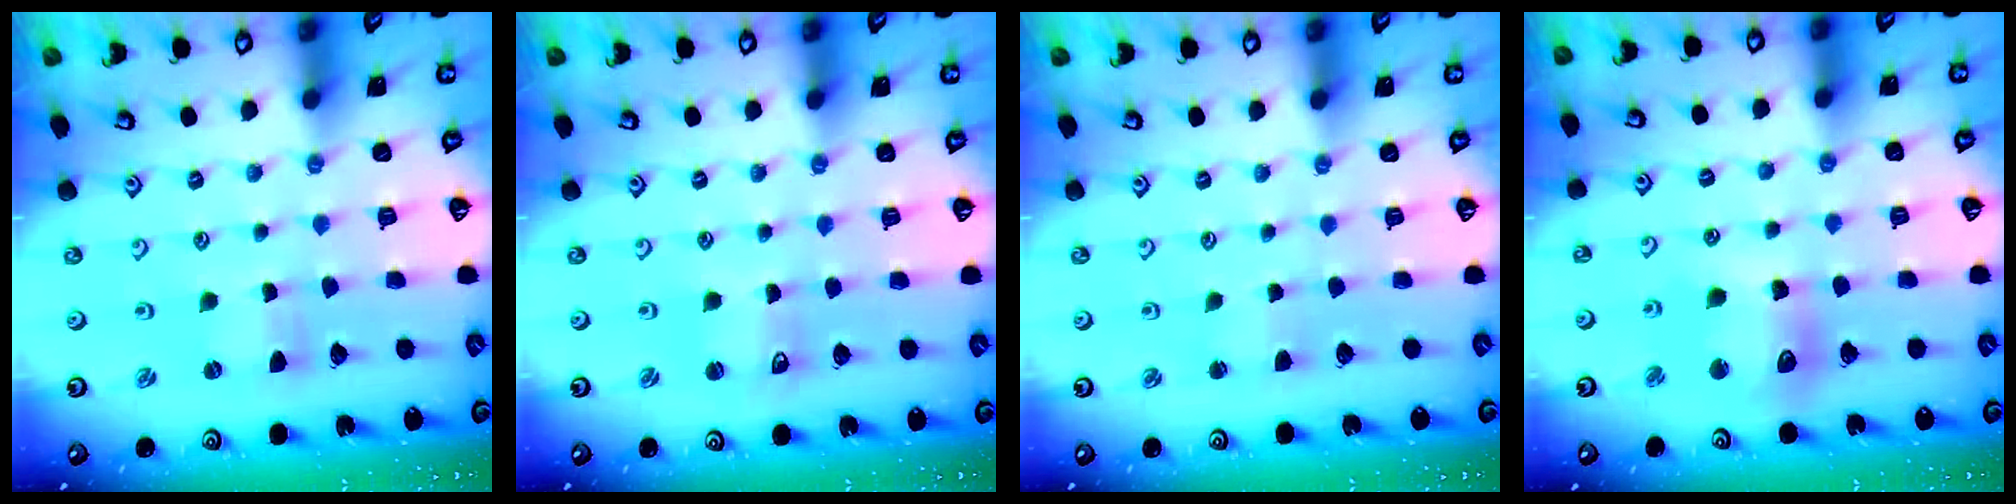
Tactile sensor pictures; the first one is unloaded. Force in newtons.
{"total": 1.5, "press": 1.5, "slide": 0.3}
{"total": 2.7, "press": 2.7, "slide": 0.2}
{"total": 11.2, "press": 11.0, "slide": 1.8}